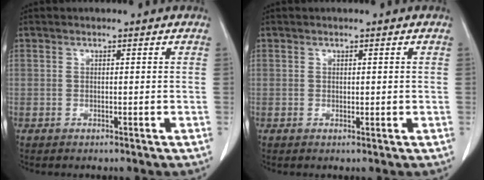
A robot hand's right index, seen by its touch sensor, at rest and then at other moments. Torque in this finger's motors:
{"motor_torque": [-0.34, 0.51, -0.07, 0.00]}